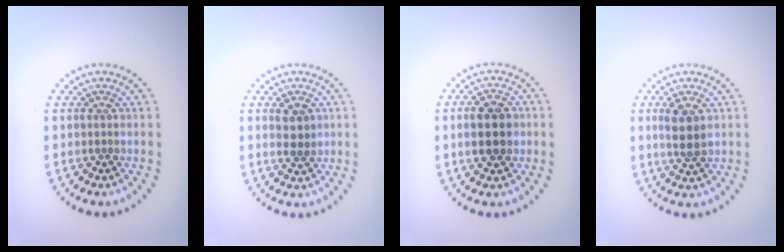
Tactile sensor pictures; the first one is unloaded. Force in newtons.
{"total": 2.3, "press": 2.3, "slide": 0.6}
{"total": 4.4, "press": 4.4, "slide": 0.2}
{"total": 3.0, "press": 2.8, "slide": 0.9}